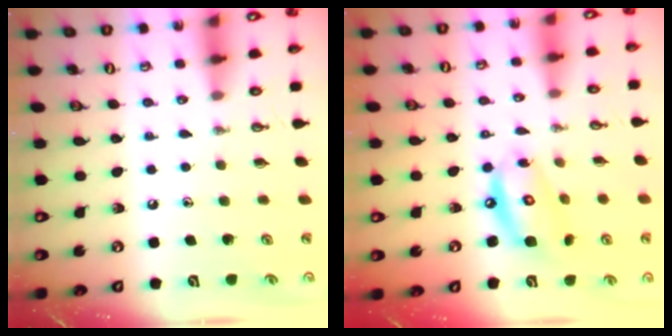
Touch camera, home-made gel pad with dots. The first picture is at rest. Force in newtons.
{"total": 10.7, "press": 10.6, "slide": 1.1}